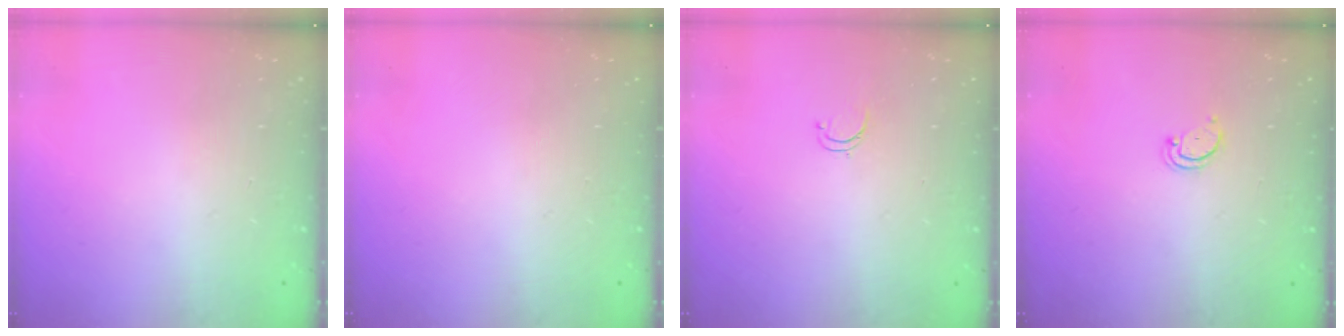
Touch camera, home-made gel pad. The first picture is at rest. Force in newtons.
{"total": 0.0}
{"total": 3.1, "press": 3.1, "slide": 0.4}
{"total": 2.2, "press": 2.2, "slide": 0.4}